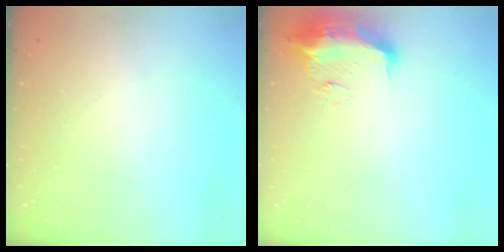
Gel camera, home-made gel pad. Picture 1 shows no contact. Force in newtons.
{"total": 11.2, "press": 11.2, "slide": 0.6}